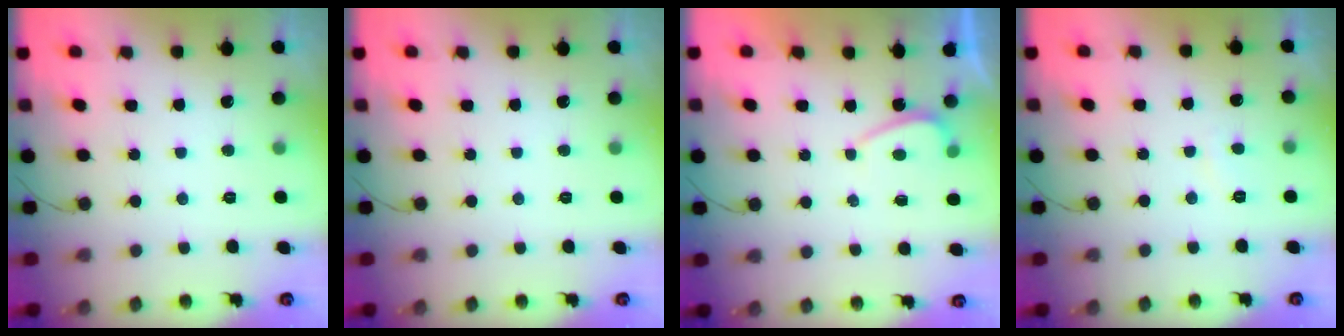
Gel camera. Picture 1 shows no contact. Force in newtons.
{"total": 0.0}
{"total": 0.0}
{"total": 1.3, "press": 1.2, "slide": 0.5}